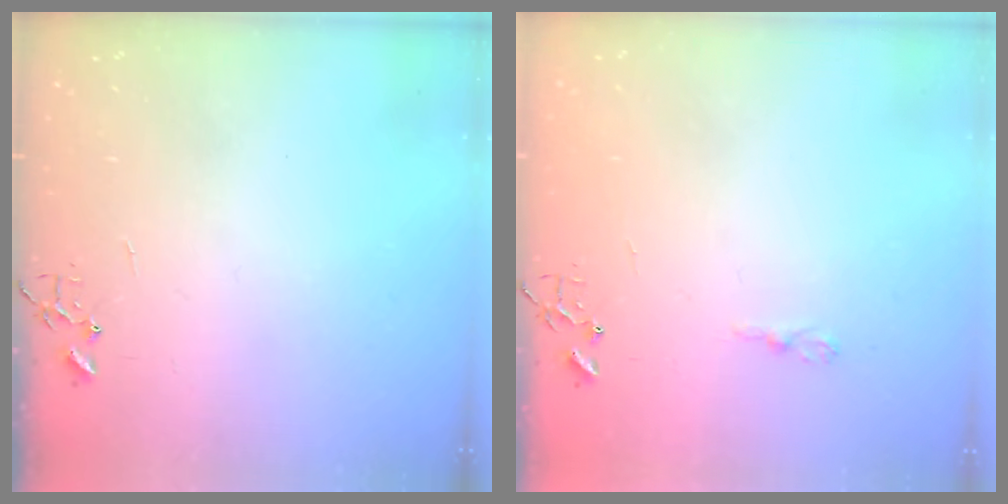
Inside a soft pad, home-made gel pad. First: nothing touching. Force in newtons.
{"total": 3.6, "press": 3.6, "slide": 0.4}